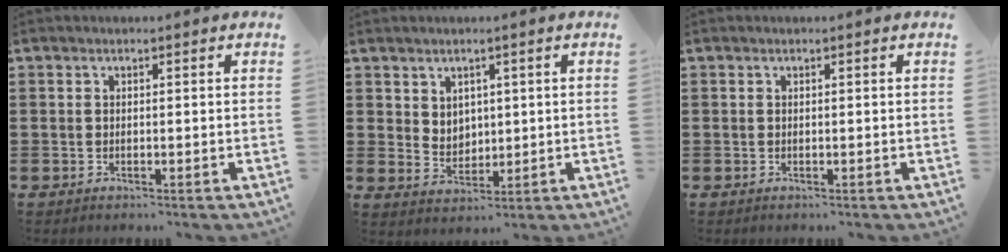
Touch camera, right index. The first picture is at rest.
{"total": 3.5, "force": [2.0, 2.8, 0.7], "torque": [-0.019, 0.005, 0.035]}
{"total": 0.0}